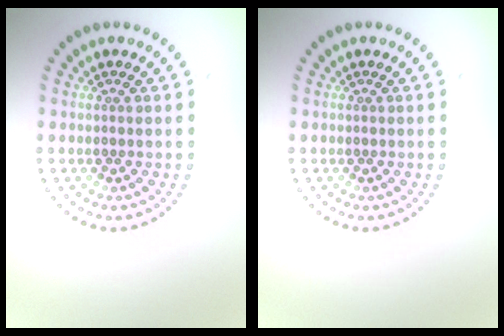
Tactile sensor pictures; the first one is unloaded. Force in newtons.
{"total": 0.0}